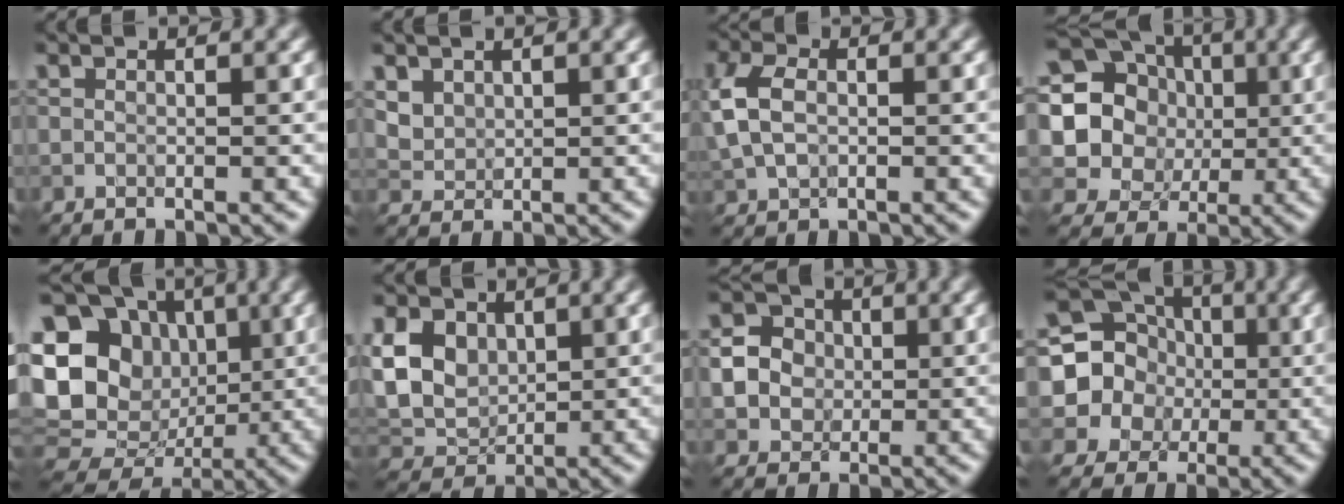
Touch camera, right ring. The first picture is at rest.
{"total": 2.7, "force": [1.5, 2.0, 1.0], "torque": [-0.032, 0.000, 0.037]}
{"total": 4.1, "force": [0.2, 3.0, 2.9], "torque": [-0.076, 0.007, -0.002]}
{"total": 16.1, "force": [3.4, 15.0, 4.8], "torque": [-0.154, 0.017, 0.049]}
{"total": 15.9, "force": [2.0, 13.6, 7.9], "torque": [-0.179, 0.013, 0.035]}
{"total": 7.0, "force": [1.7, 5.4, 4.1], "torque": [-0.104, 0.012, 0.027]}
{"total": 3.8, "force": [0.1, 3.5, 1.3], "torque": [-0.017, 0.007, -0.007]}
{"total": 11.4, "force": [0.8, 10.9, 3.2], "torque": [-0.085, 0.035, -0.002]}